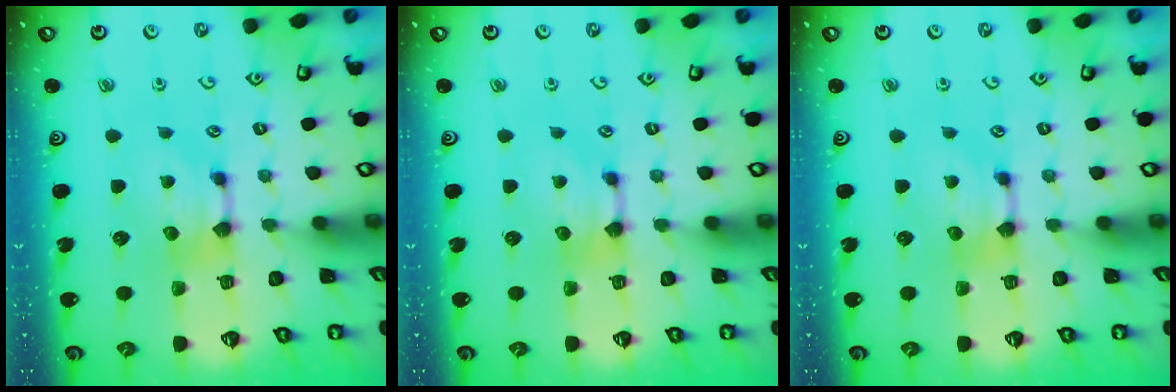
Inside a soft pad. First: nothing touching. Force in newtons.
{"total": 0.0}
{"total": 0.0}